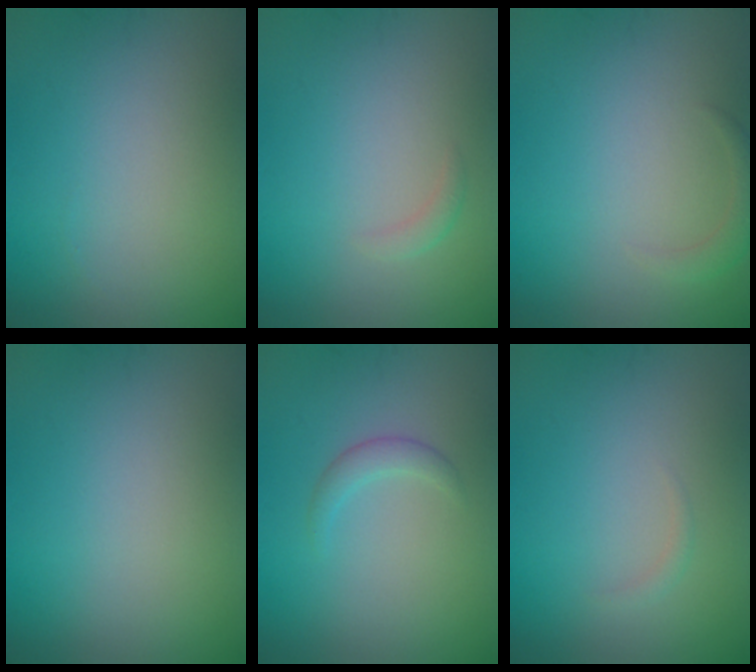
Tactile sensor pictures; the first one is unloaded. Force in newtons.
{"total": 0.9, "press": 0.9, "slide": 0.0}
{"total": 1.3, "press": 1.3, "slide": 0.1}
{"total": 0.0}
{"total": 1.4, "press": 1.4, "slide": 0.1}
{"total": 0.6, "press": 0.6, "slide": 0.0}